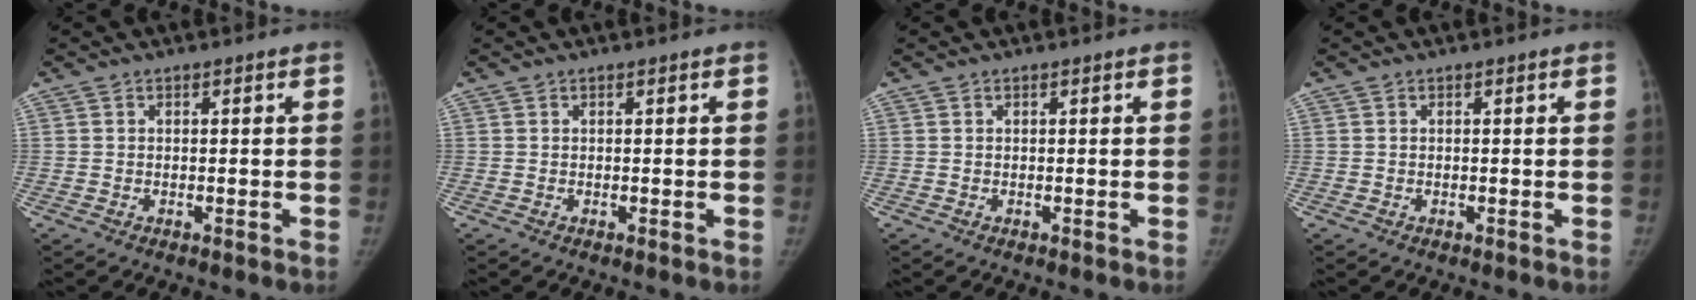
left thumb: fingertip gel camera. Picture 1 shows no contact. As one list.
[{"total": 0.0}, {"total": 0.0}, {"total": 0.0}]